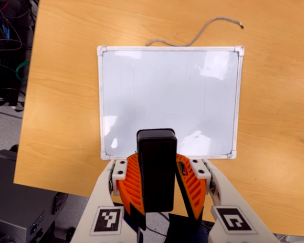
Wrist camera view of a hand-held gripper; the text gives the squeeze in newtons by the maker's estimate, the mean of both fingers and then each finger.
{"total": 7.4, "left": 7.9, "right": 6.9}